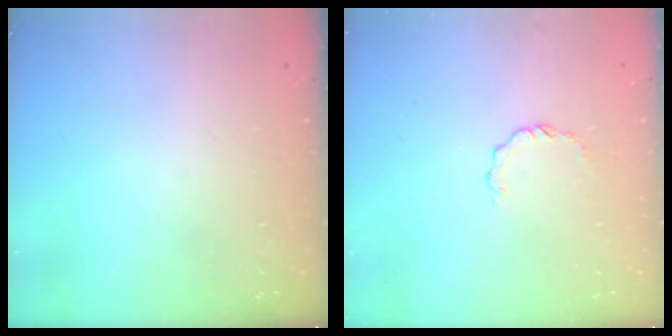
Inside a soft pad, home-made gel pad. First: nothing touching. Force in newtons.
{"total": 3.3, "press": 3.3, "slide": 0.2}